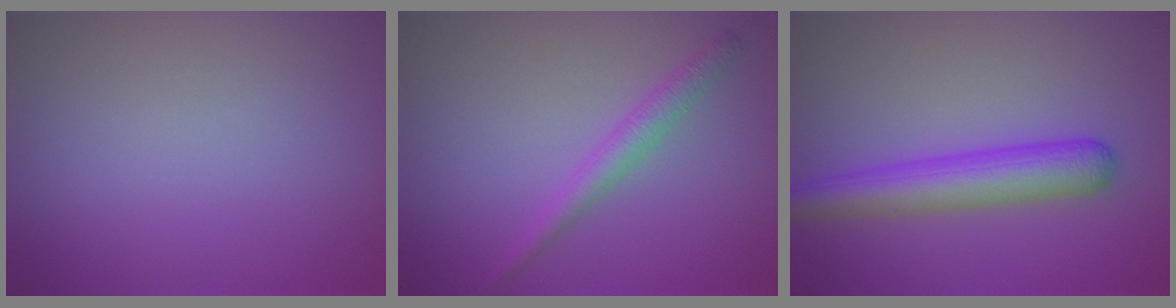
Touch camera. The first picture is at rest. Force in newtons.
{"total": 2.2, "press": 2.2, "slide": 0.1}
{"total": 4.8, "press": 4.8, "slide": 0.2}